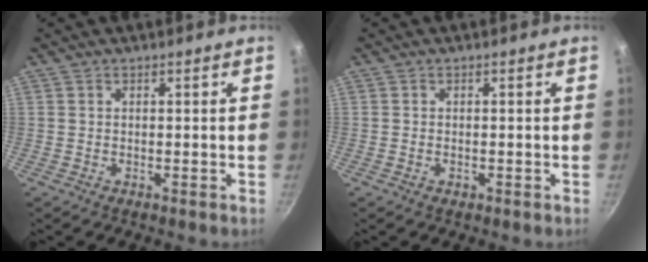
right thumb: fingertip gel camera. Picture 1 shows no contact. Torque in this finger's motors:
{"motor_torque": [-0.37, -0.07, -0.38, 0.02, 0.00]}